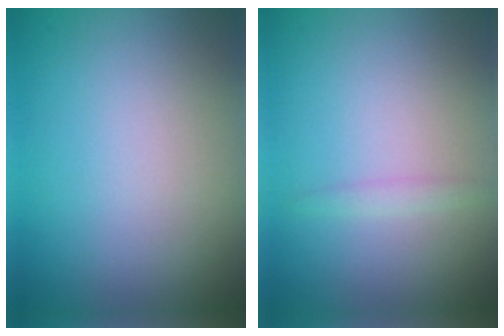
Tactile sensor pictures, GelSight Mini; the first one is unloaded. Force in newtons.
{"total": 0.8, "press": 0.8, "slide": 0.0}